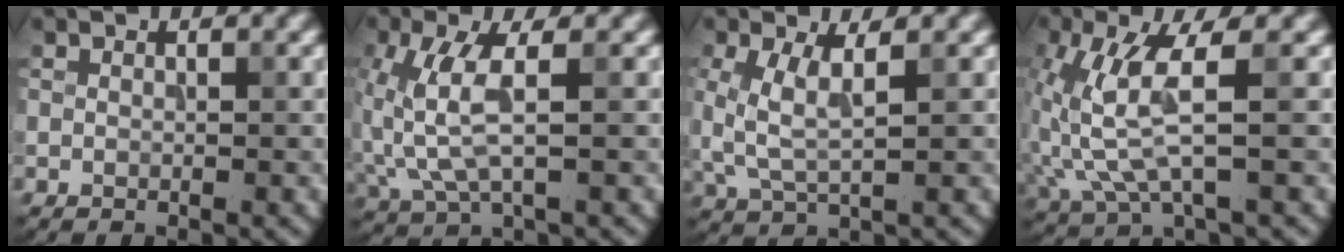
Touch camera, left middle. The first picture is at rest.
{"total": 4.5, "force": [0.4, 1.5, 4.3], "torque": [-0.117, 0.000, 0.011]}
{"total": 3.6, "force": [0.6, 1.1, 3.3], "torque": [-0.084, 0.002, 0.015]}
{"total": 5.5, "force": [0.2, 1.2, 5.3], "torque": [-0.137, -0.003, 0.010]}